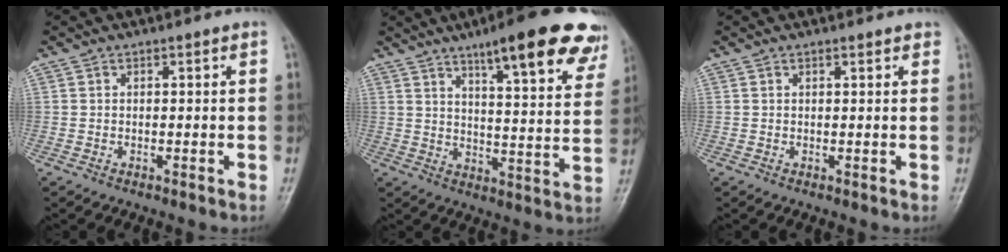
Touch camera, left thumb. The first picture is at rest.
{"total": 20.5, "force": [13.7, 4.3, 14.5], "torque": [-0.166, -0.048, 0.179]}
{"total": 1.2, "force": [0.9, 0.3, 0.6], "torque": [-0.005, -0.001, 0.010]}